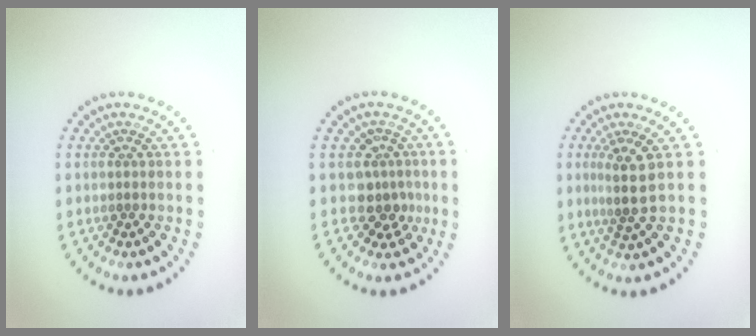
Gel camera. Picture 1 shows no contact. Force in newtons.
{"total": 2.7, "press": 2.0, "slide": 1.8}
{"total": 2.7, "press": 2.1, "slide": 1.8}